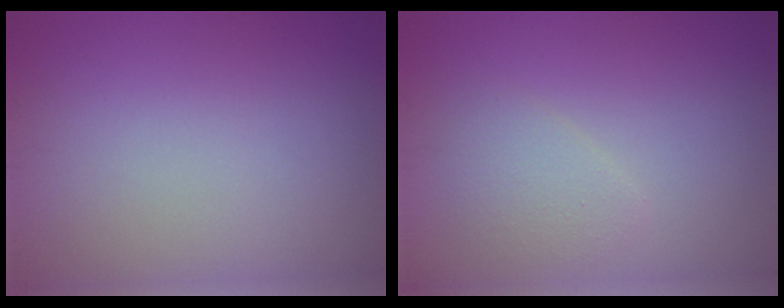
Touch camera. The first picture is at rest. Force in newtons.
{"total": 1.9, "press": 1.9, "slide": 0.1}